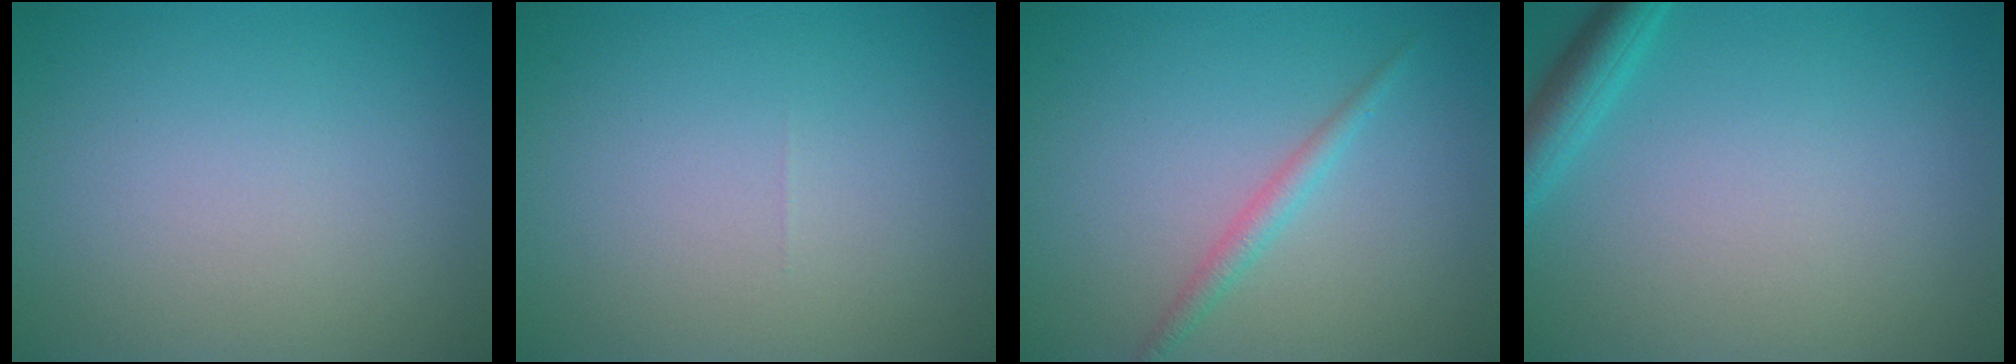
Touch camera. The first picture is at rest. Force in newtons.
{"total": 0.0}
{"total": 1.6, "press": 1.6, "slide": 0.0}
{"total": 2.6, "press": 2.6, "slide": 0.2}